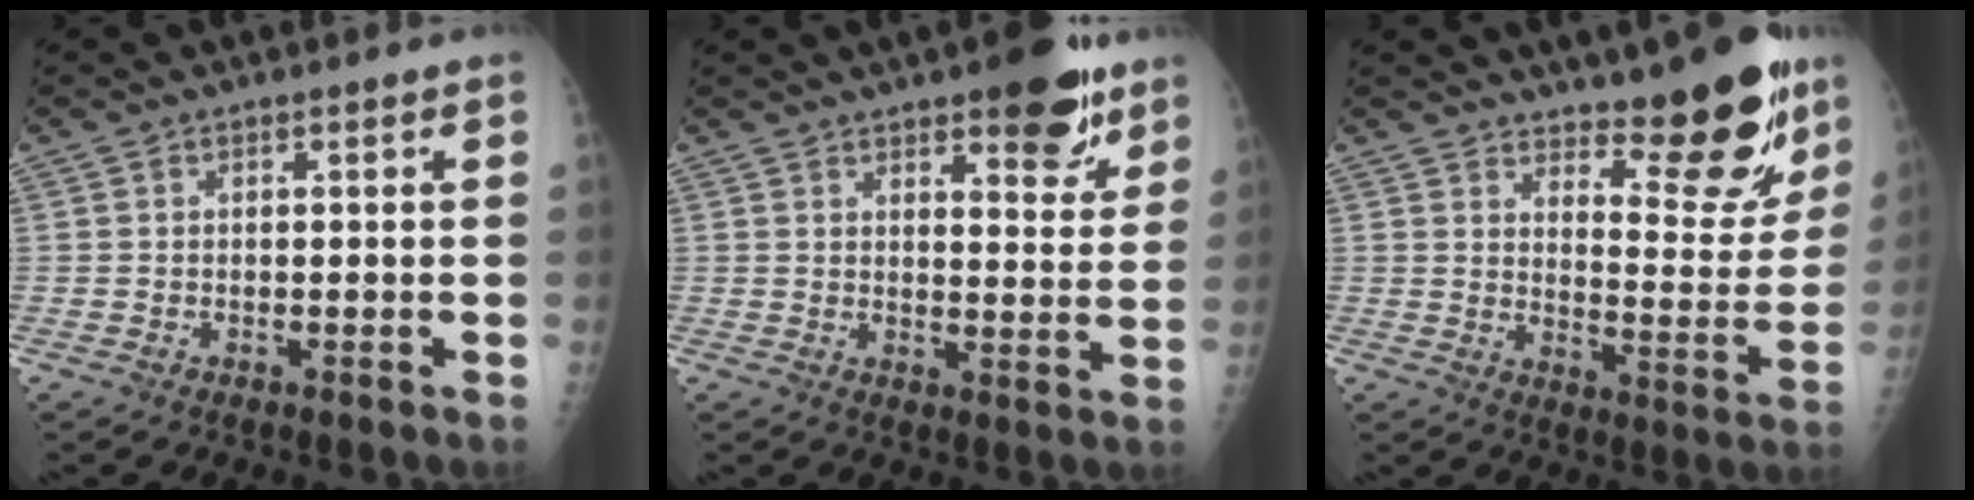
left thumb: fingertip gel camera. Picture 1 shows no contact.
{"total": 11.1, "force": [7.0, 4.1, 7.6], "torque": [-0.063, -0.035, 0.092]}
{"total": 15.1, "force": [11.2, 4.8, 8.9], "torque": [-0.069, -0.096, 0.163]}